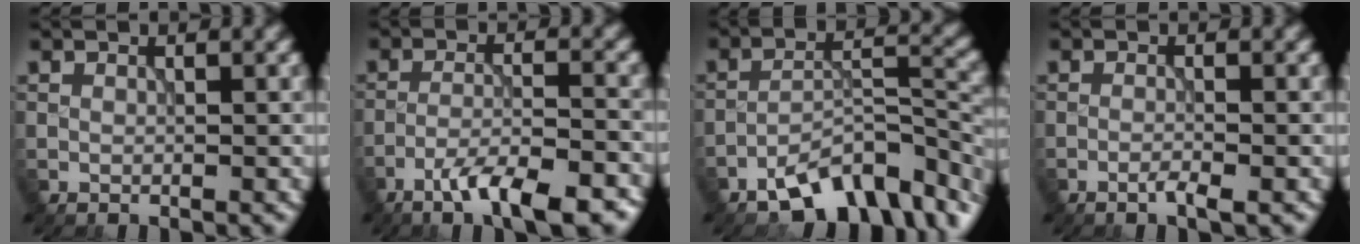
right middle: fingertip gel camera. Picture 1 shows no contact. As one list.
[{"total": 7.7, "force": [-5.3, 1.7, 5.4], "torque": [-0.089, 0.003, -0.086]}, {"total": 9.5, "force": [-6.7, 3.7, 5.7], "torque": [-0.077, -0.005, -0.115]}, {"total": 1.3, "force": [-0.8, 0.1, 1.0], "torque": [-0.017, 0.001, -0.019]}]